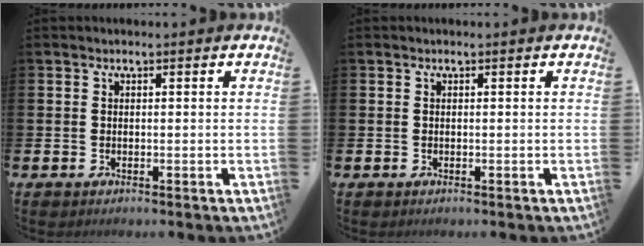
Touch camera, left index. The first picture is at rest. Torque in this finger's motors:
{"motor_torque": [-0.03, 0.03, -0.01, 0.00]}